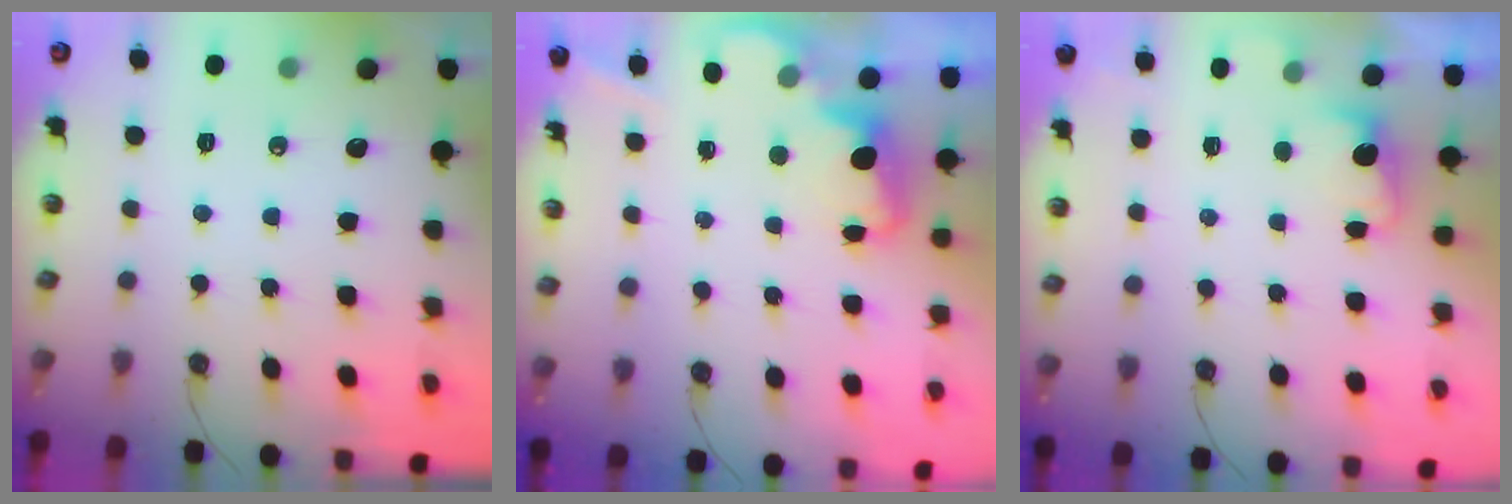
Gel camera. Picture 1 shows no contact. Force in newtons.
{"total": 2.3, "press": 2.2, "slide": 0.5}
{"total": 1.9, "press": 1.6, "slide": 0.9}